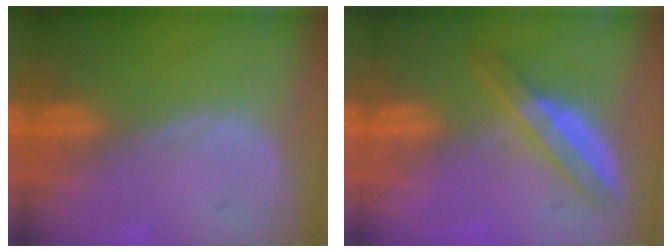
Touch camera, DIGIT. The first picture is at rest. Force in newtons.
{"total": 6.0, "press": 5.2, "slide": 3.0}